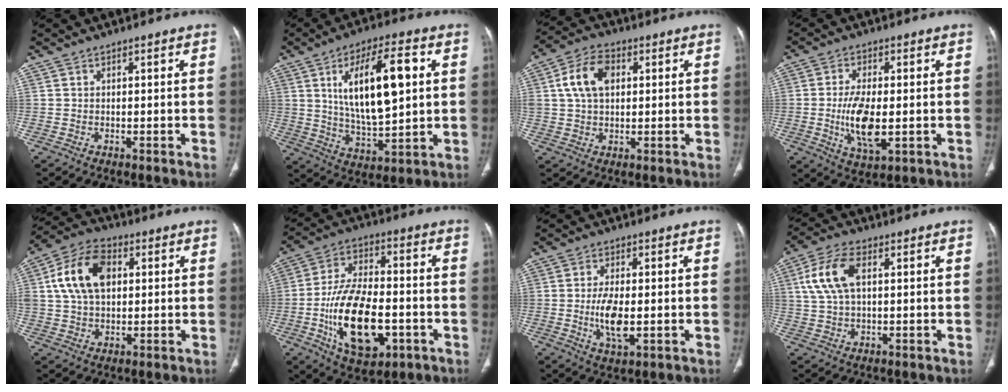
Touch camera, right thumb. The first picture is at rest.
{"total": 17.3, "force": [4.0, 6.5, 15.5], "torque": [-0.252, -0.005, 0.075]}
{"total": 9.3, "force": [2.2, 6.0, 6.7], "torque": [-0.121, 0.012, 0.039]}
{"total": 9.7, "force": [-1.2, 4.1, 8.7], "torque": [-0.169, -0.011, -0.015]}
{"total": 13.4, "force": [2.9, 8.6, 9.8], "torque": [-0.175, 0.015, 0.048]}
{"total": 19.3, "force": [-5.3, 10.2, 15.5], "torque": [-0.265, 0.018, -0.081]}
{"total": 7.1, "force": [-0.9, 3.0, 6.4], "torque": [-0.126, -0.009, -0.012]}
{"total": 9.7, "force": [2.4, 5.1, 7.8], "torque": [-0.168, 0.015, 0.048]}